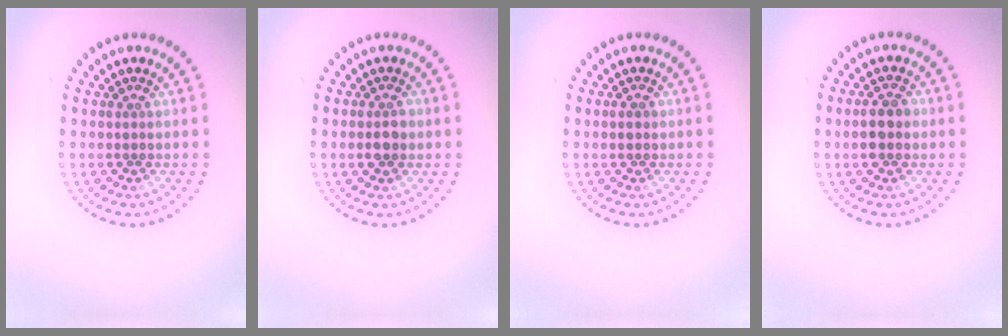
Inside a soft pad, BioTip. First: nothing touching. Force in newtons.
{"total": 1.7, "press": 1.7, "slide": 0.2}
{"total": 1.0, "press": 1.0, "slide": 0.0}
{"total": 2.3, "press": 2.3, "slide": 0.3}